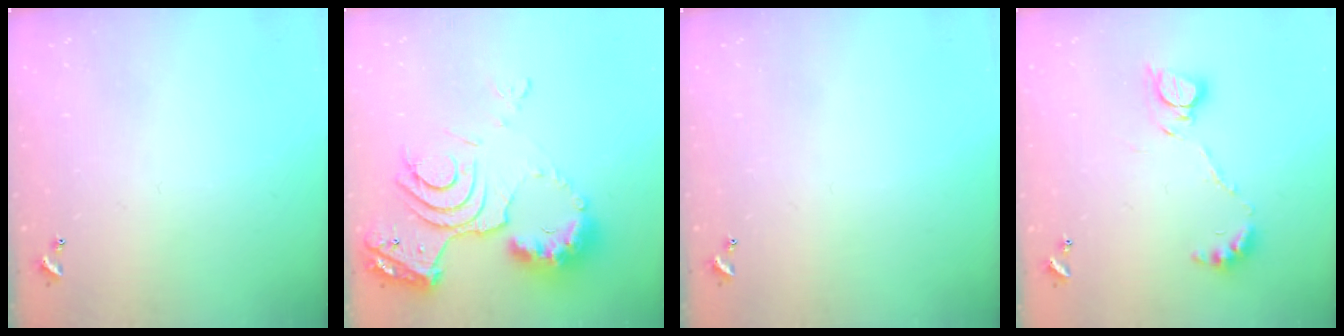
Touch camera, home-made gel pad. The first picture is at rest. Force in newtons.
{"total": 15.1, "press": 15.0, "slide": 1.3}
{"total": 0.0}
{"total": 9.7, "press": 9.6, "slide": 0.9}